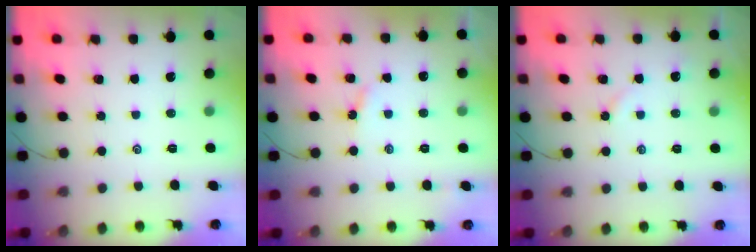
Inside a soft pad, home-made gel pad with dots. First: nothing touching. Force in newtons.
{"total": 3.2, "press": 3.1, "slide": 0.4}
{"total": 3.3, "press": 3.3, "slide": 0.3}